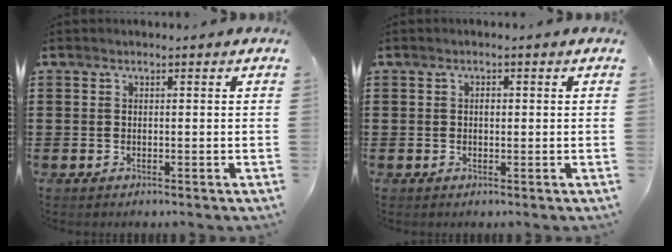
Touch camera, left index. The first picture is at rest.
{"total": 0.9, "force": [0.0, 0.5, 0.8], "torque": [-0.017, 0.001, 0.000]}